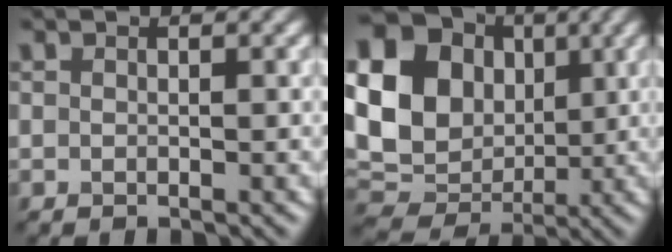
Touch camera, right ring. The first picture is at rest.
{"total": 20.1, "force": [4.0, 17.2, 9.7], "torque": [-0.225, 0.035, 0.040]}